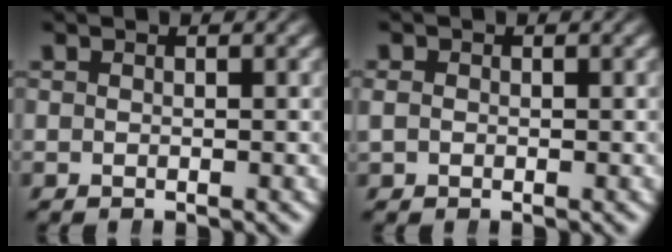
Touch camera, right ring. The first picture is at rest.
{"total": 1.5, "force": [0.0, 1.5, 0.4], "torque": [-0.019, -0.006, 0.003]}